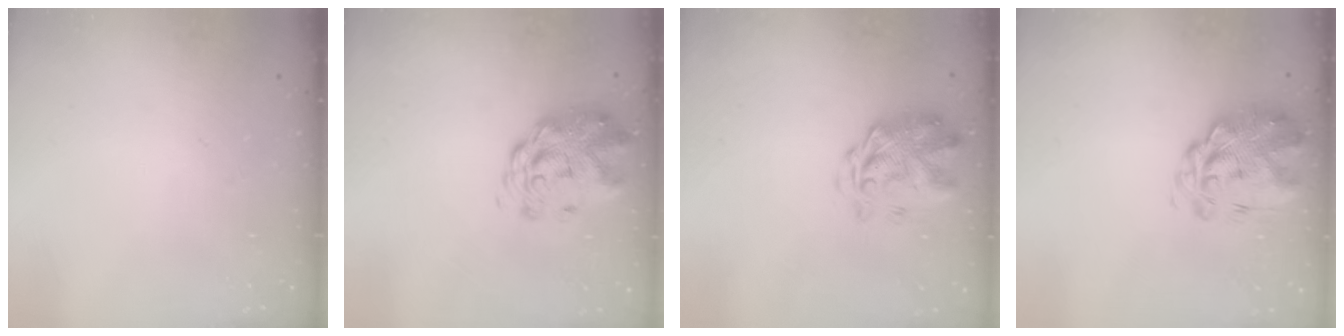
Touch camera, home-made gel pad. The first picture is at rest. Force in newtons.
{"total": 2.9, "press": 2.7, "slide": 1.0}
{"total": 3.5, "press": 3.1, "slide": 1.5}
{"total": 3.3, "press": 2.9, "slide": 1.5}